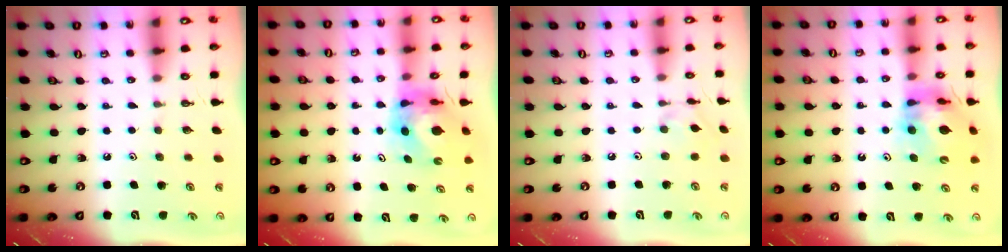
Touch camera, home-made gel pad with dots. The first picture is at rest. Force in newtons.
{"total": 6.2, "press": 6.2, "slide": 0.5}
{"total": 2.1, "press": 2.1, "slide": 0.3}
{"total": 13.6, "press": 13.6, "slide": 1.4}